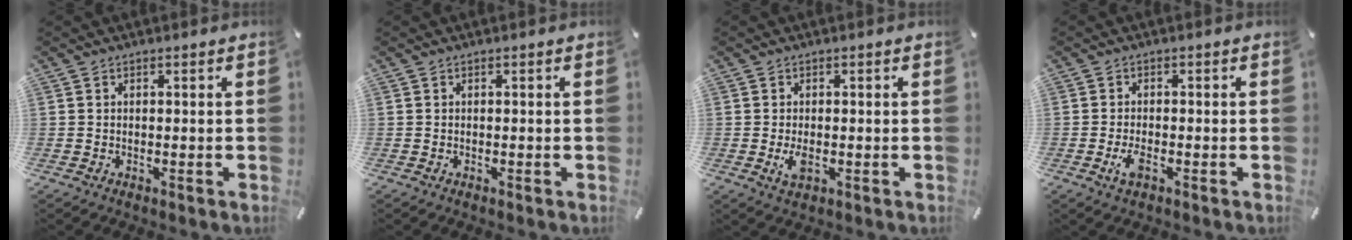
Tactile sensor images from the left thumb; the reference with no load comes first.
{"total": 0.0}
{"total": 3.1, "force": [-0.6, 1.7, 2.6], "torque": [-0.066, -0.007, -0.013]}
{"total": 2.9, "force": [-1.3, 1.1, 2.4], "torque": [-0.060, -0.003, -0.027]}